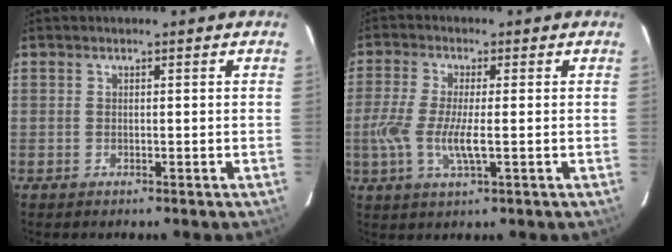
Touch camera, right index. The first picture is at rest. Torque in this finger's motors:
{"motor_torque": [0.03, 0.10, 0.05, 0.03]}